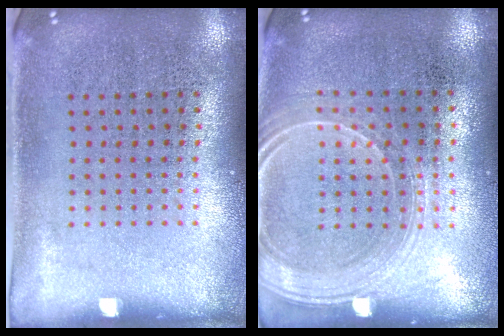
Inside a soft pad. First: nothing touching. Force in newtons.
{"total": 1.8, "press": 1.6, "slide": 0.7}